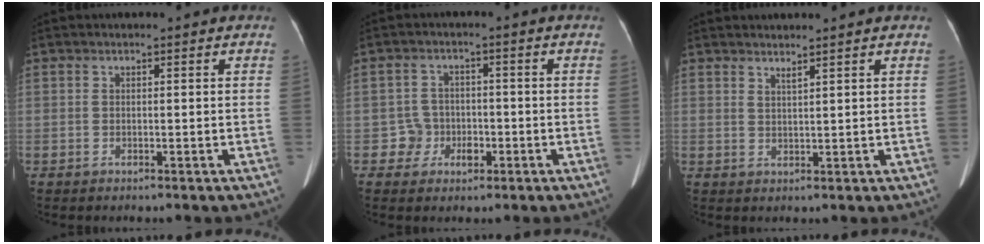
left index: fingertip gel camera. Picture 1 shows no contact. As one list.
[{"total": 3.7, "force": [-1.4, 3.4, 0.1], "torque": [0.009, 0.010, -0.023]}, {"total": 1.4, "force": [1.2, -0.5, 0.6], "torque": [-0.019, -0.013, 0.023]}]